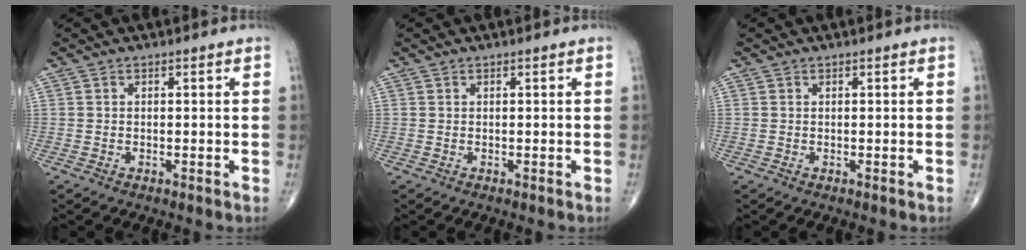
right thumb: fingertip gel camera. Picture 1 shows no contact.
{"total": 0.0}
{"total": 0.0}